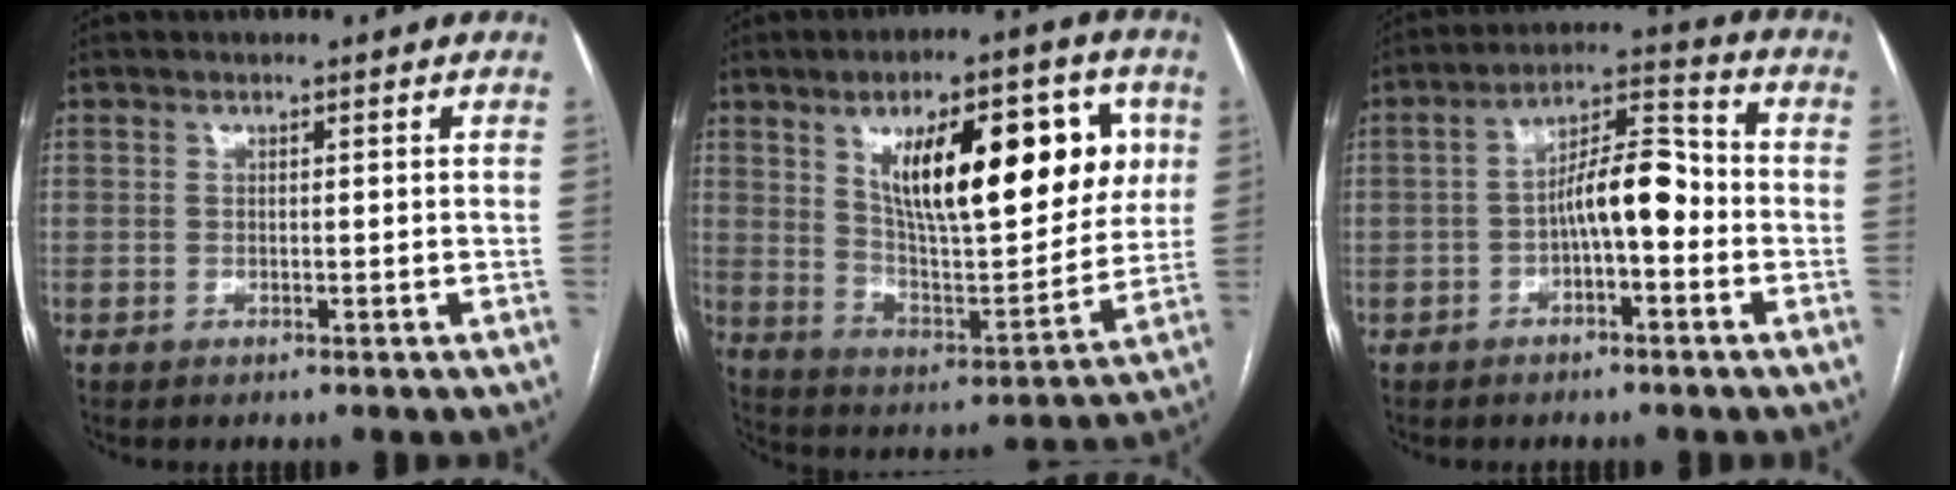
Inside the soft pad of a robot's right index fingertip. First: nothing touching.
{"total": 21.3, "force": [7.1, 7.0, 18.8], "torque": [-0.286, 0.016, 0.118]}
{"total": 8.6, "force": [-1.8, 2.6, 8.0], "torque": [-0.134, 0.033, -0.032]}